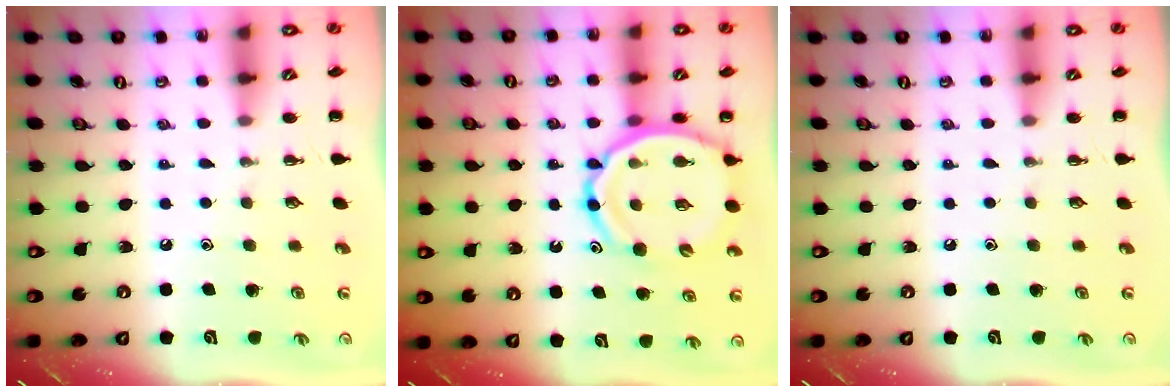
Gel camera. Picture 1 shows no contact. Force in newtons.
{"total": 13.7, "press": 13.2, "slide": 3.6}
{"total": 0.0}